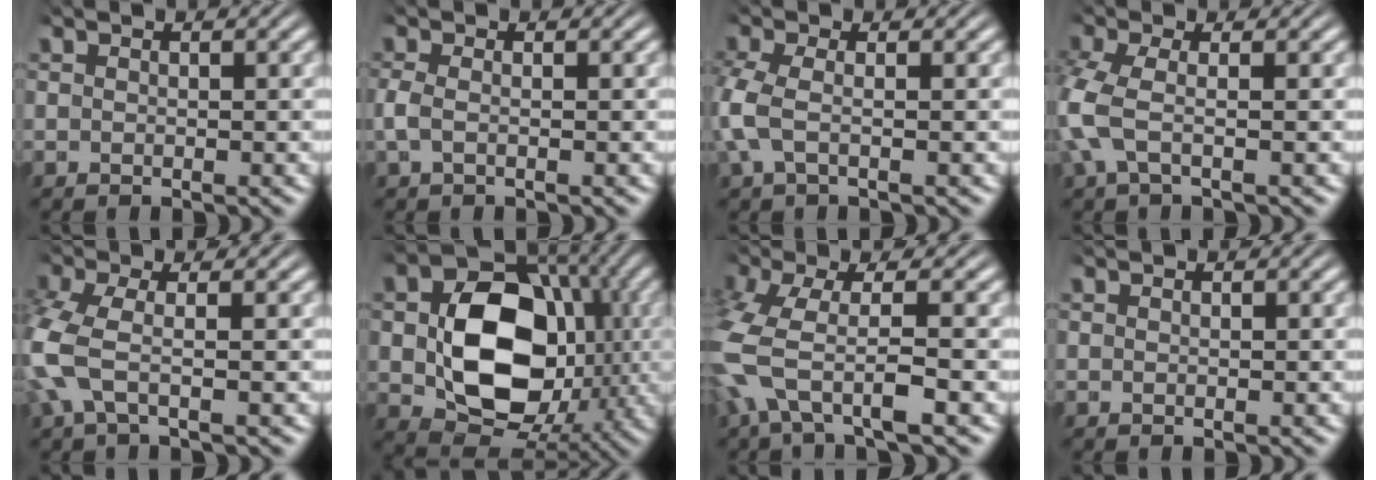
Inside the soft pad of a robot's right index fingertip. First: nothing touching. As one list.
[{"total": 1.5, "force": [-0.4, 0.6, 1.3], "torque": [-0.039, -0.009, -0.002]}, {"total": 3.0, "force": [-0.5, 1.5, 2.5], "torque": [-0.080, -0.014, -0.001]}, {"total": 3.7, "force": [-0.8, 2.3, 2.9], "torque": [-0.095, -0.020, -0.007]}, {"total": 4.4, "force": [-0.9, 2.7, 3.3], "torque": [-0.107, -0.022, -0.011]}, {"total": 14.5, "force": [-1.3, 10.5, 9.9], "torque": [-0.197, -0.046, -0.006]}, {"total": 5.5, "force": [-1.2, 2.6, 4.7], "torque": [-0.134, -0.024, -0.013]}, {"total": 0.0}]